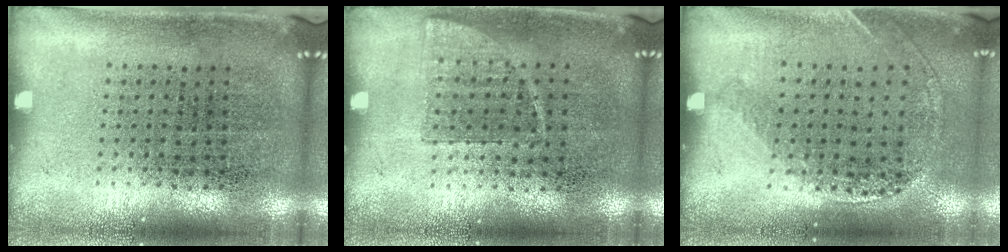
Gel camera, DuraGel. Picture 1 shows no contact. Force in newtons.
{"total": 0.8, "press": 0.7, "slide": 0.3}
{"total": 1.1, "press": 1.1, "slide": 0.4}